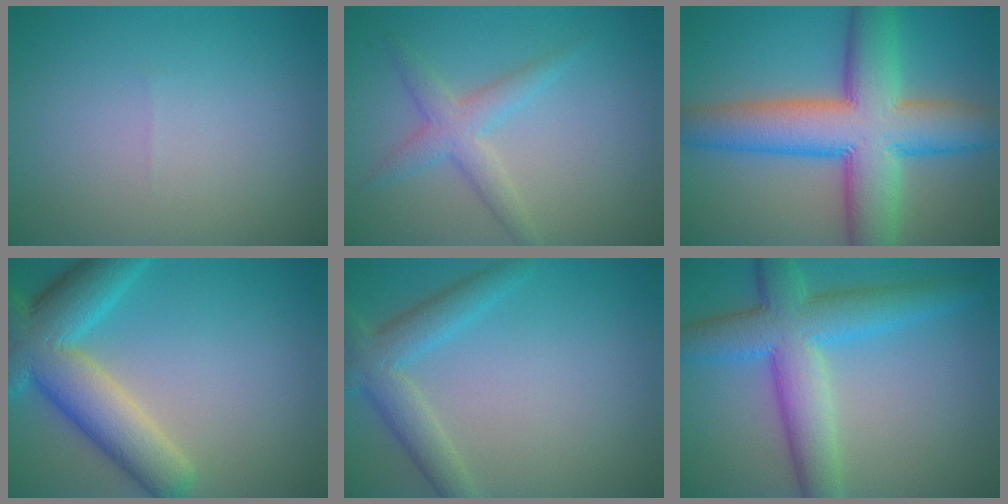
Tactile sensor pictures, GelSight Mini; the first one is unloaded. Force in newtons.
{"total": 2.8, "press": 2.8, "slide": 0.0}
{"total": 11.9, "press": 11.9, "slide": 0.2}
{"total": 8.8, "press": 8.8, "slide": 0.5}
{"total": 4.0, "press": 4.0, "slide": 0.2}
{"total": 7.7, "press": 7.7, "slide": 0.2}